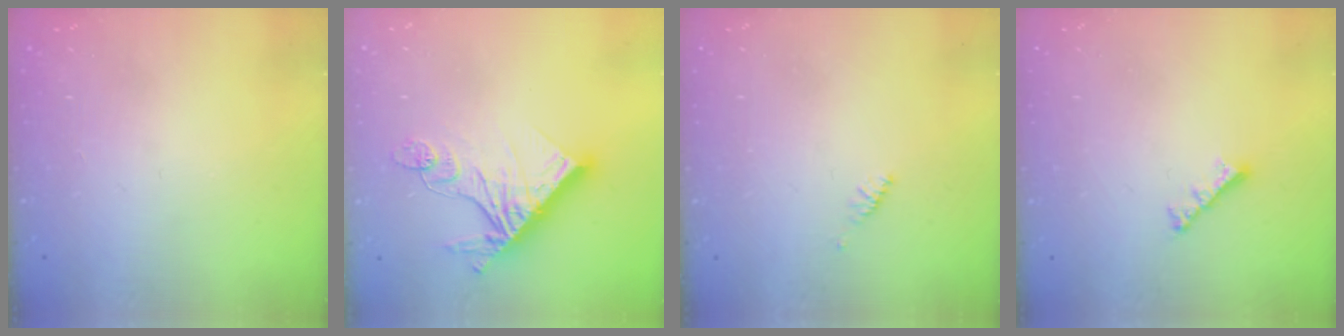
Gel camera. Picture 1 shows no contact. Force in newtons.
{"total": 15.4, "press": 15.3, "slide": 0.9}
{"total": 2.4, "press": 2.3, "slide": 0.7}
{"total": 3.0, "press": 3.0, "slide": 0.6}